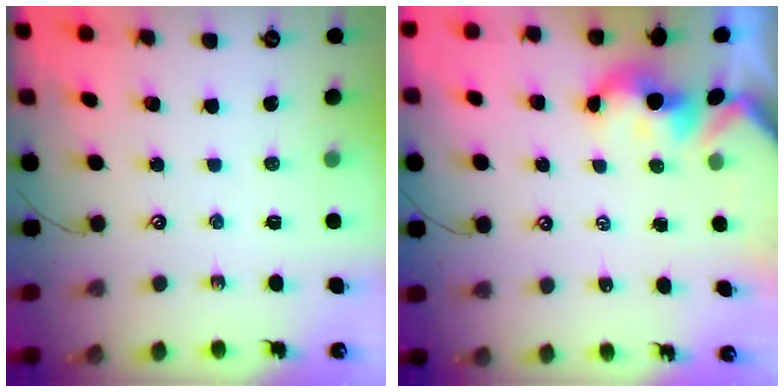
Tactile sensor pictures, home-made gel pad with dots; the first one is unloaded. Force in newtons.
{"total": 1.5, "press": 1.5, "slide": 0.3}